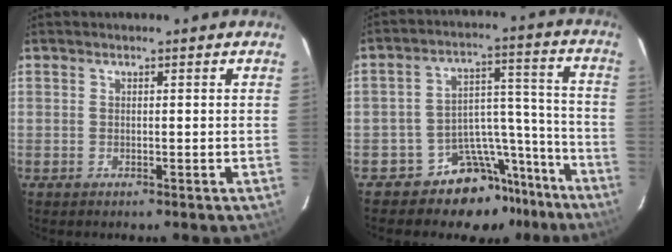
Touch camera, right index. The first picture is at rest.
{"total": 13.5, "force": [-11.4, 6.8, 2.0], "torque": [-0.015, 0.075, -0.167]}